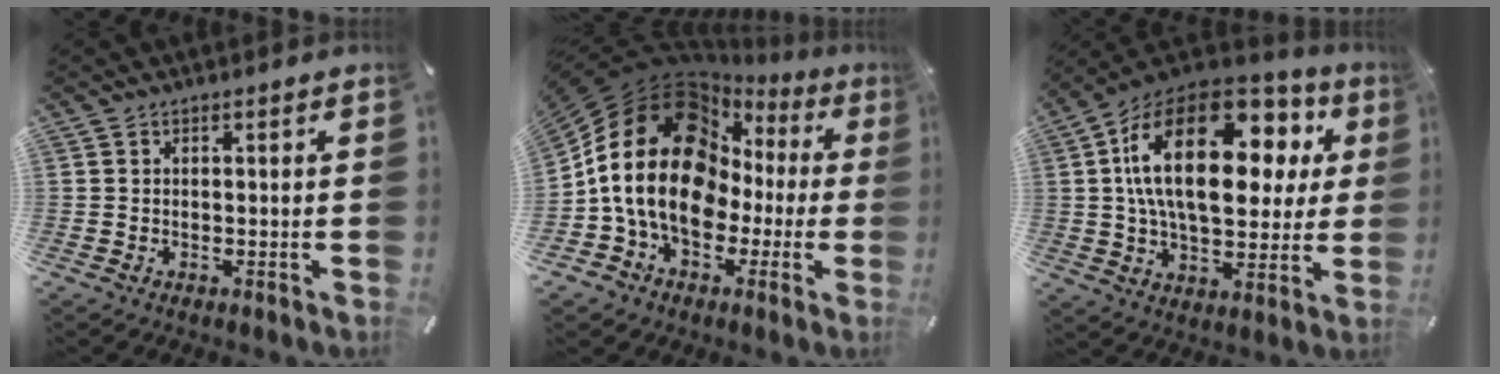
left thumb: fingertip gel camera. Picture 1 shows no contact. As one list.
[{"total": 23.4, "force": [1.6, 18.0, 14.8], "torque": [-0.305, -0.020, 0.029]}, {"total": 25.5, "force": [7.5, 13.9, 20.0], "torque": [-0.376, -0.019, 0.119]}]